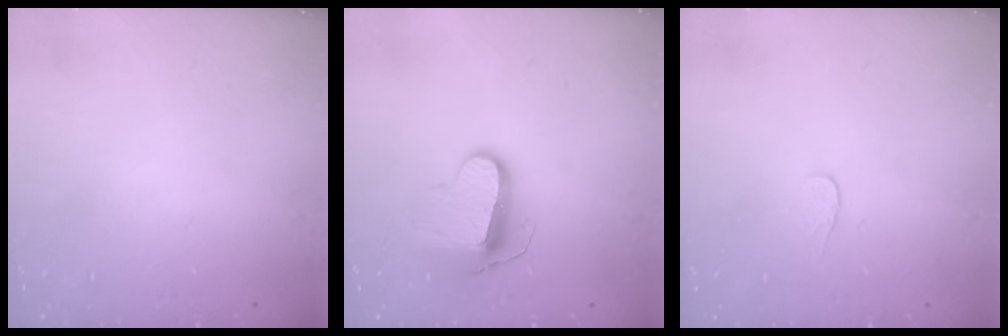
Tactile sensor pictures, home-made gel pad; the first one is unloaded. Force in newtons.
{"total": 10.1, "press": 10.1, "slide": 0.3}
{"total": 3.3, "press": 3.3, "slide": 0.4}